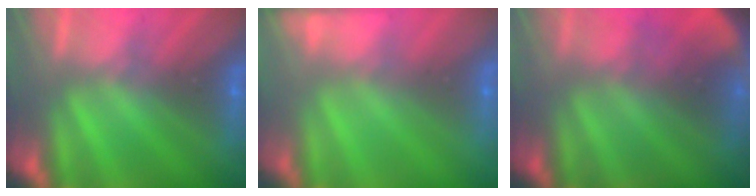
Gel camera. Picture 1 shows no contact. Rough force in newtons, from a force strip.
{"total": 8.0}
{"total": 4.5}